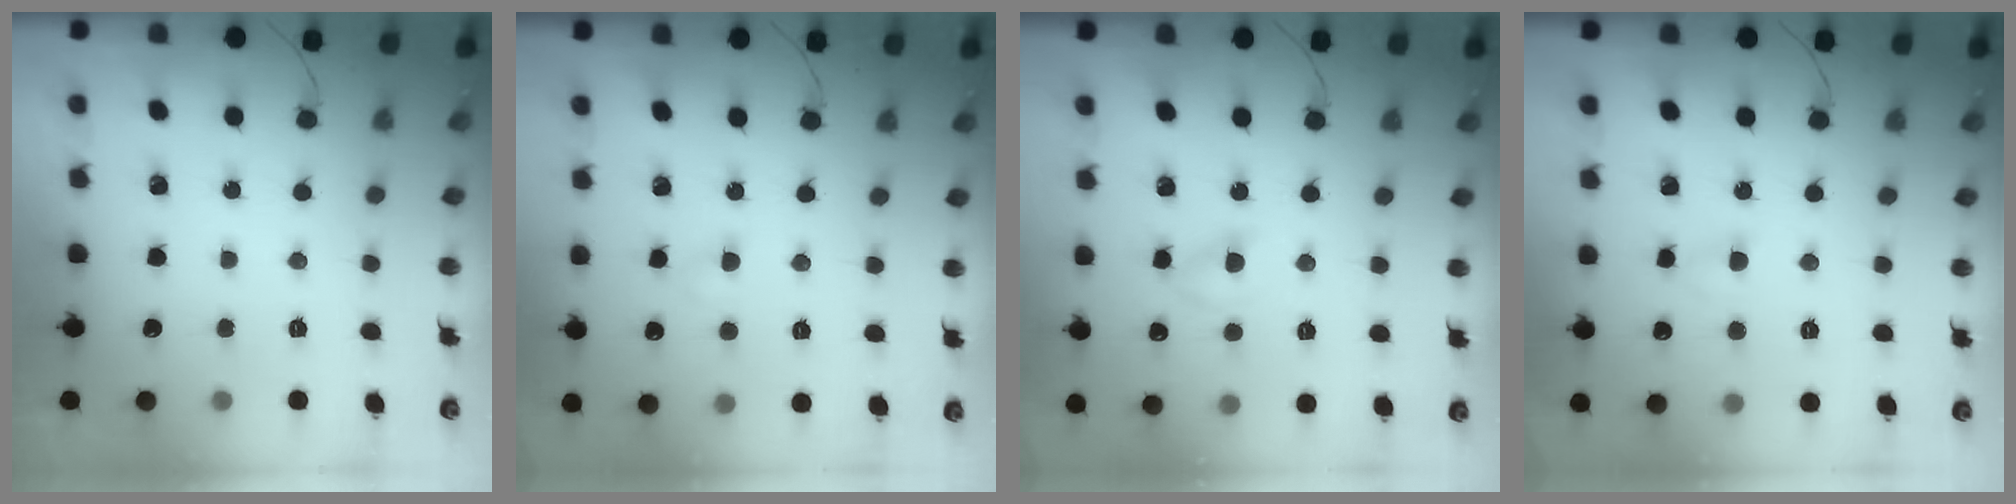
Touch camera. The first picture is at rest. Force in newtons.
{"total": 2.5, "press": 2.3, "slide": 1.0}
{"total": 3.0, "press": 2.7, "slide": 1.2}
{"total": 2.7, "press": 2.6, "slide": 1.0}